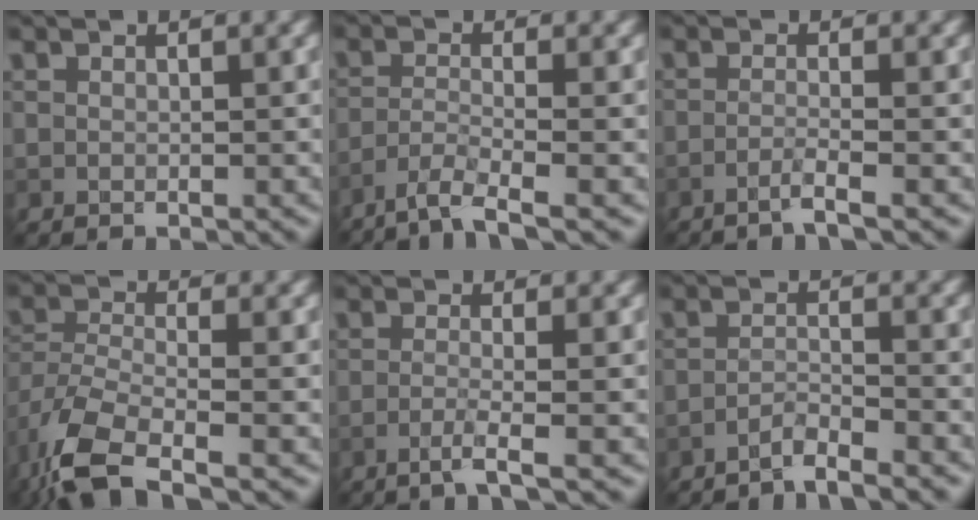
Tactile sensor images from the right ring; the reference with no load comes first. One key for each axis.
{"total": 3.5, "fx": -2.7, "fy": 0.4, "fz": 2.2, "tx": -0.040, "ty": -0.003, "tz": -0.062}
{"total": 1.7, "fx": -1.1, "fy": 0.1, "fz": 1.4, "tx": -0.016, "ty": 0.004, "tz": -0.034}
{"total": 8.2, "fx": -5.0, "fy": 3.5, "fz": 5.6, "tx": -0.117, "ty": -0.011, "tz": -0.102}
{"total": 2.2, "fx": -1.2, "fy": 0.1, "fz": 1.8, "tx": -0.027, "ty": 0.002, "tz": -0.038}
{"total": 2.3, "fx": -2.1, "fy": 0.1, "fz": 1.0, "tx": -0.012, "ty": 0.002, "tz": -0.049}